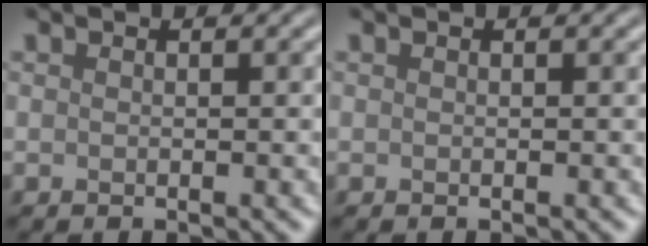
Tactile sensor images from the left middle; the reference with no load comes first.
{"total": 0.0}